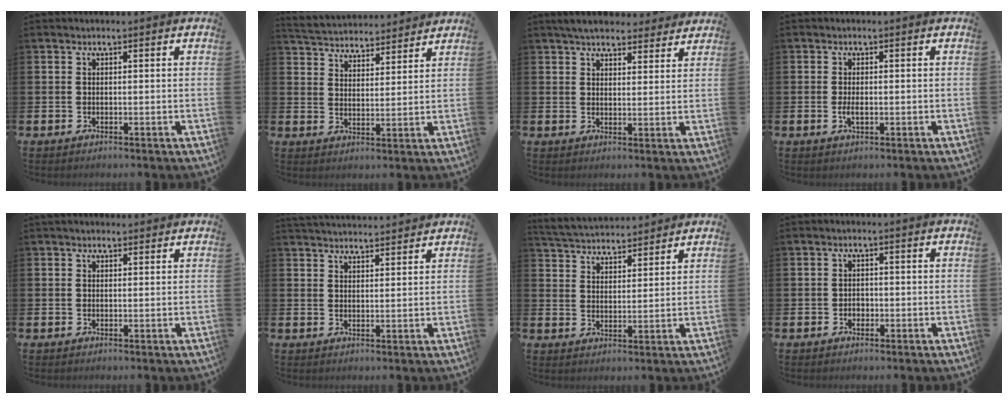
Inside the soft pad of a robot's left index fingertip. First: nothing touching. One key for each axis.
{"total": 4.9, "fx": 4.8, "fy": 0.9, "fz": -0.1, "tx": -0.021, "ty": -0.032, "tz": 0.086}
{"total": 5.1, "fx": 4.8, "fy": 1.4, "fz": 1.0, "tx": -0.030, "ty": -0.017, "tz": 0.087}
{"total": 1.8, "fx": -0.2, "fy": 0.8, "fz": 1.6, "tx": -0.028, "ty": -0.001, "tz": -0.005}
{"total": 1.3, "fx": 1.1, "fy": 0.6, "fz": 0.3, "tx": 0.004, "ty": 0.002, "tz": 0.018}
{"total": 3.5, "fx": 3.5, "fy": 0.2, "fz": 0.1, "tx": 0.001, "ty": -0.023, "tz": 0.063}
{"total": 4.7, "fx": 4.7, "fy": 0.7, "fz": 0.0, "tx": -0.021, "ty": -0.026, "tz": 0.084}
{"total": 1.2, "fx": -0.4, "fy": 1.1, "fz": 0.5, "tx": -0.009, "ty": 0.003, "tz": -0.011}